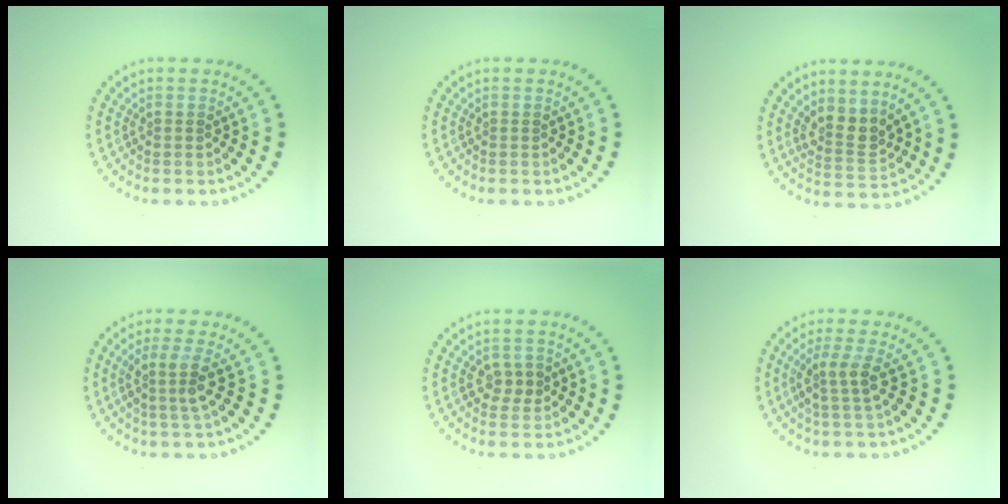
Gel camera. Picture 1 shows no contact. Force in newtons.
{"total": 0.0}
{"total": 2.8, "press": 2.4, "slide": 1.3}
{"total": 2.7, "press": 2.0, "slide": 1.8}
{"total": 2.1, "press": 2.1, "slide": 0.3}
{"total": 2.5, "press": 1.9, "slide": 1.6}